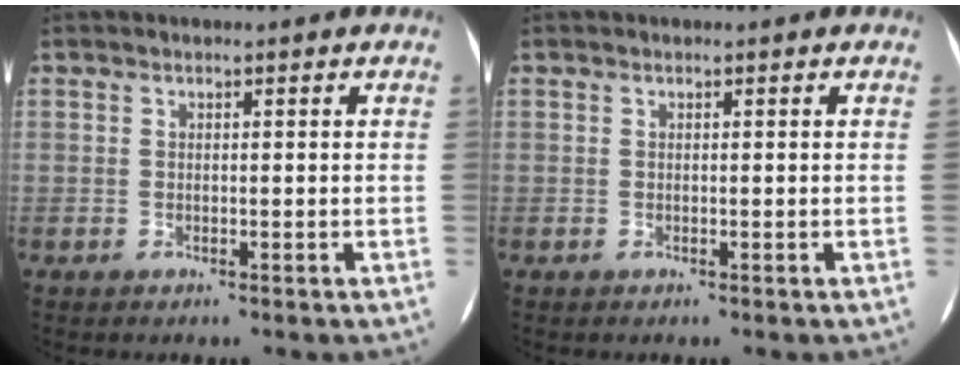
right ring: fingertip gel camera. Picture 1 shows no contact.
{"total": 0.0}